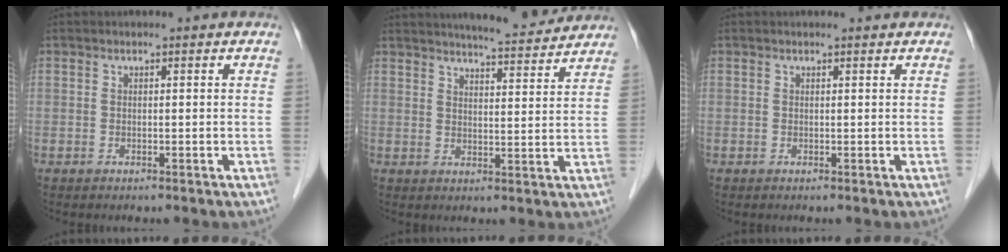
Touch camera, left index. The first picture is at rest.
{"total": 10.0, "force": [9.4, 0.6, 3.3], "torque": [-0.050, 0.001, 0.120]}
{"total": 0.8, "force": [0.8, 0.0, 0.1], "torque": [-0.010, 0.002, 0.009]}